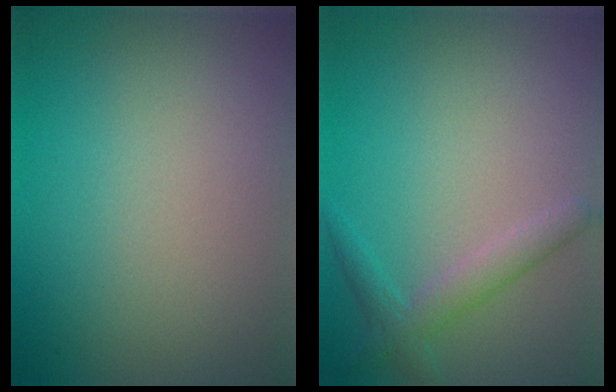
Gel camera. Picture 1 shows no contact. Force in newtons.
{"total": 2.5, "press": 2.5, "slide": 0.1}